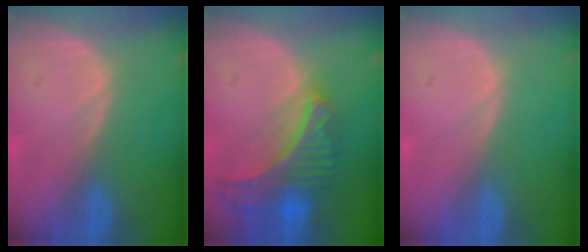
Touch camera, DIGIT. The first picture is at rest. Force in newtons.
{"total": 9.1, "press": 8.0, "slide": 4.3}
{"total": 0.0}